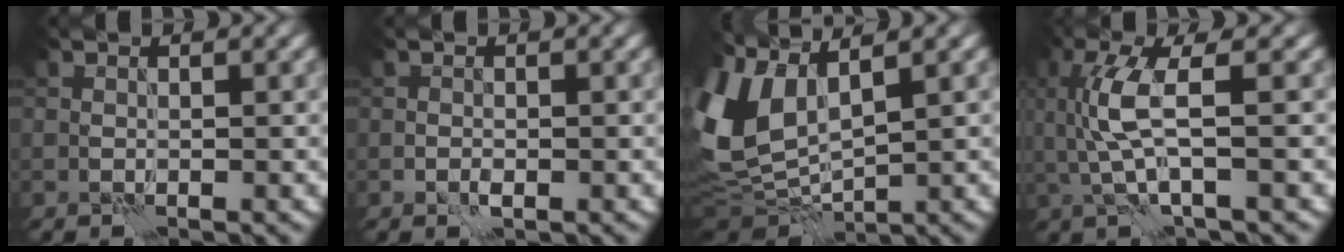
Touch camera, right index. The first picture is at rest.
{"total": 1.2, "force": [-0.5, 0.7, 0.8], "torque": [-0.016, -0.001, -0.010]}
{"total": 9.7, "force": [2.7, 5.5, 7.5], "torque": [-0.203, -0.003, 0.054]}
{"total": 4.7, "force": [0.3, 1.1, 4.5], "torque": [-0.112, -0.003, 0.010]}